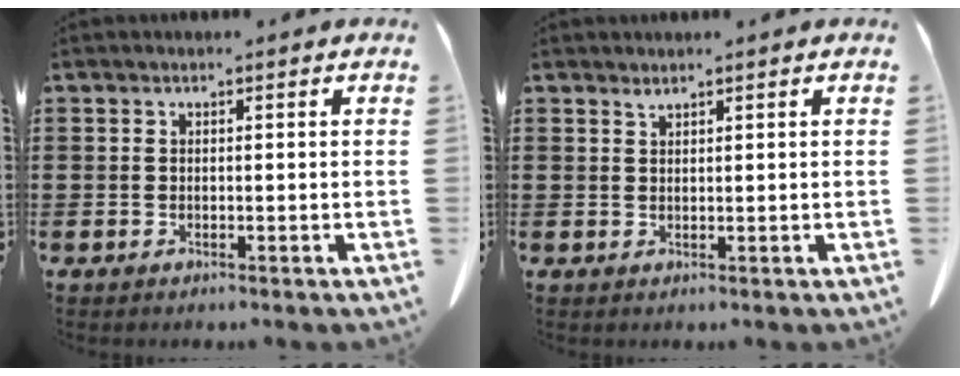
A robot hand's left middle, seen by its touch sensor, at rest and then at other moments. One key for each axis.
{"total": 1.0, "fx": 0.9, "fy": -0.1, "fz": 0.3, "tx": -0.009, "ty": -0.005, "tz": 0.020}